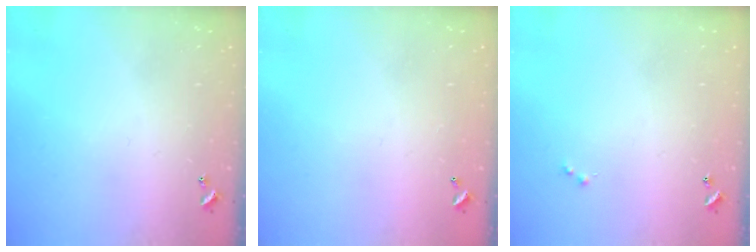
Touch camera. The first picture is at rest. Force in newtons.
{"total": 2.9, "press": 2.9, "slide": 0.1}
{"total": 0.0}